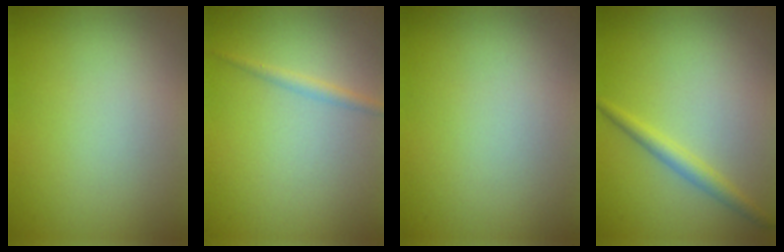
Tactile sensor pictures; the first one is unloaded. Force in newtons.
{"total": 1.3, "press": 1.3, "slide": 0.1}
{"total": 0.0}
{"total": 1.9, "press": 1.9, "slide": 0.1}